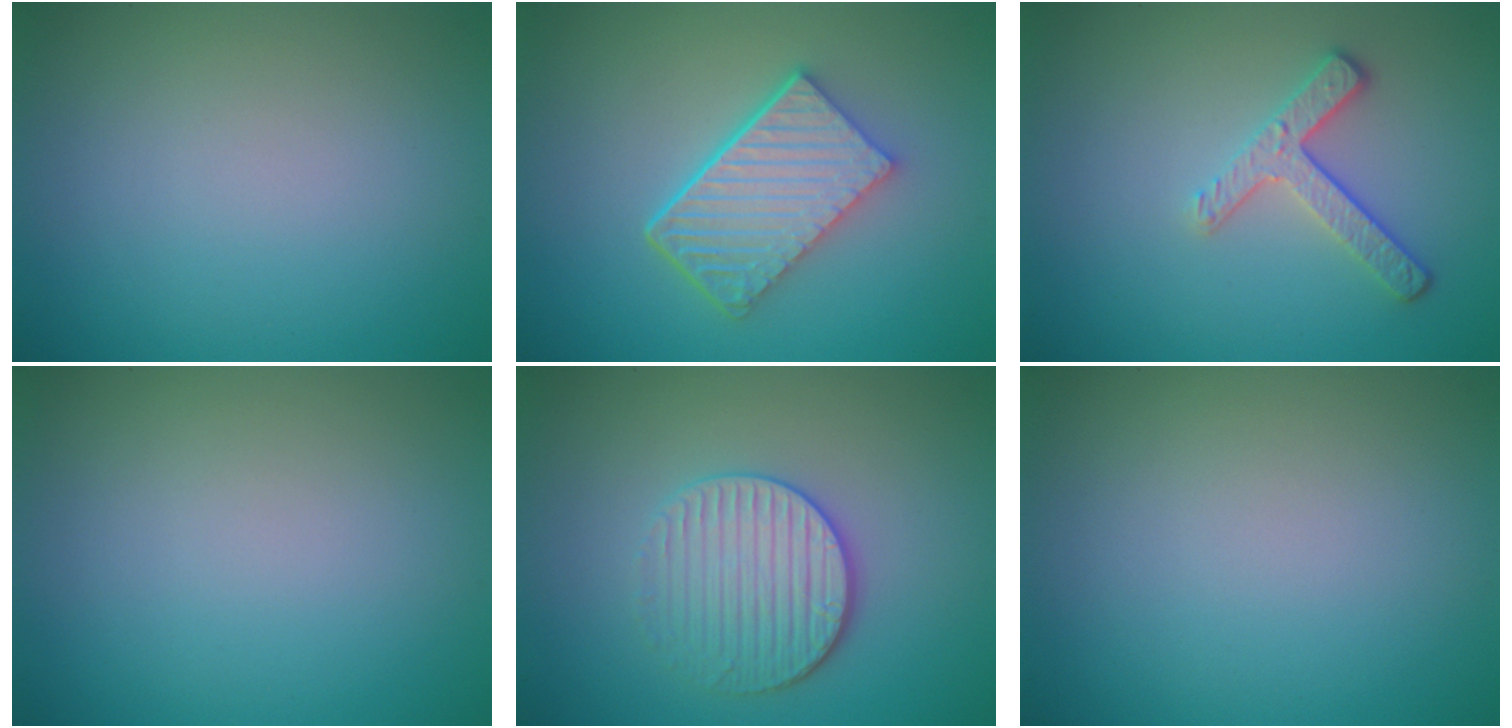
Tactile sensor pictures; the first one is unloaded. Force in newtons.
{"total": 5.9, "press": 4.3, "slide": 4.1}
{"total": 2.7, "press": 2.3, "slide": 1.5}
{"total": 0.0}
{"total": 3.6, "press": 3.3, "slide": 1.4}
{"total": 0.0}